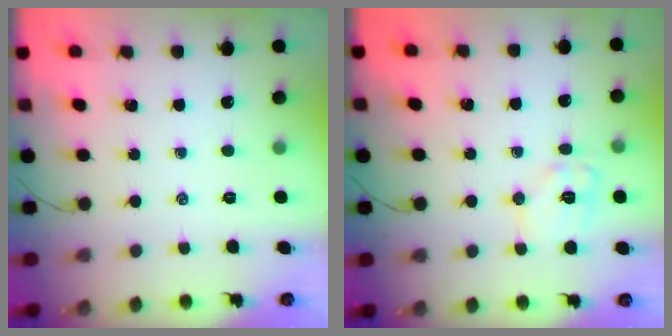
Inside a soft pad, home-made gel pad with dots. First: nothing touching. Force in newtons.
{"total": 9.5, "press": 9.5, "slide": 0.3}